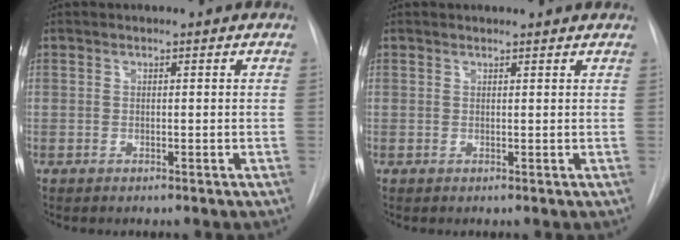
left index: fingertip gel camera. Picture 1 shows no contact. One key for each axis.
{"total": 2.7, "fx": 2.6, "fy": 0.4, "fz": 0.4, "tx": -0.012, "ty": 0.012, "tz": 0.026}